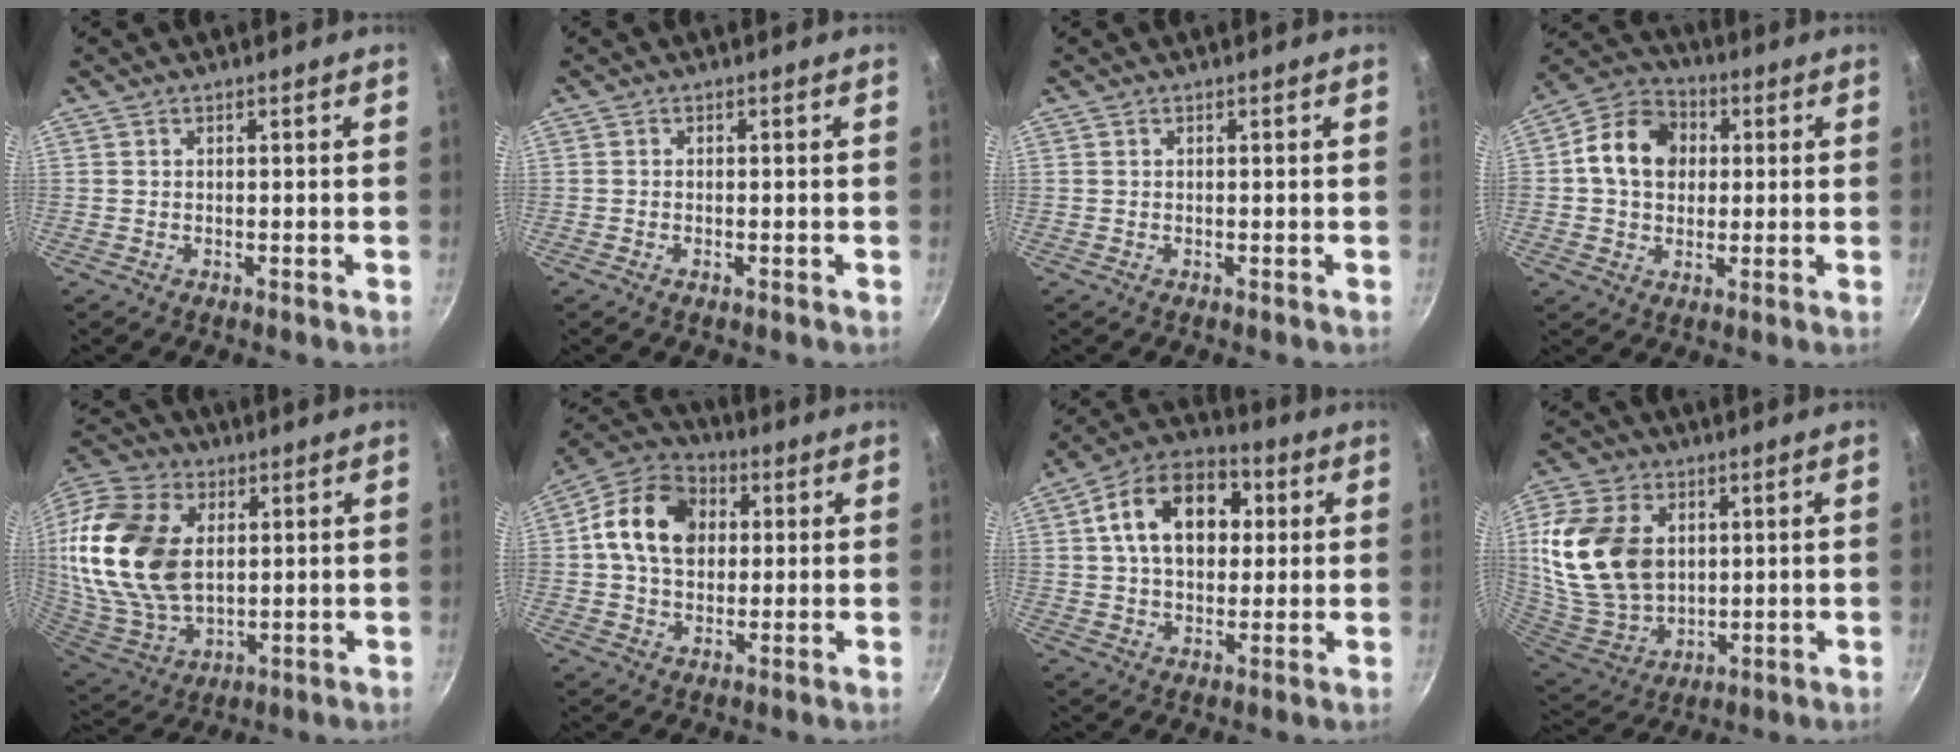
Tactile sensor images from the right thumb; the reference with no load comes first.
{"total": 0.7, "force": [-0.3, 0.3, 0.6], "torque": [-0.012, 0.002, -0.008]}
{"total": 0.0}
{"total": 11.8, "force": [1.6, 9.5, 6.8], "torque": [-0.089, 0.016, 0.007]}
{"total": 26.6, "force": [5.2, 17.5, 19.3], "torque": [-0.399, -0.008, 0.098]}
{"total": 14.4, "force": [2.4, 10.9, 9.1], "torque": [-0.132, 0.018, 0.024]}
{"total": 16.4, "force": [3.6, 11.2, 11.4], "torque": [-0.155, 0.021, 0.043]}
{"total": 19.8, "force": [3.8, 14.1, 13.3], "torque": [-0.248, -0.015, 0.086]}